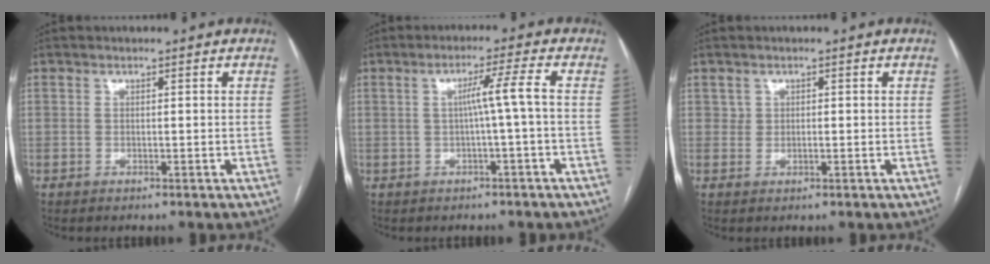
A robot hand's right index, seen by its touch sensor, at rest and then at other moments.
{"total": 4.2, "force": [-0.3, -1.1, 4.0], "torque": [-0.069, 0.009, -0.002]}
{"total": 1.0, "force": [0.4, 0.9, 0.3], "torque": [0.000, 0.001, 0.005]}